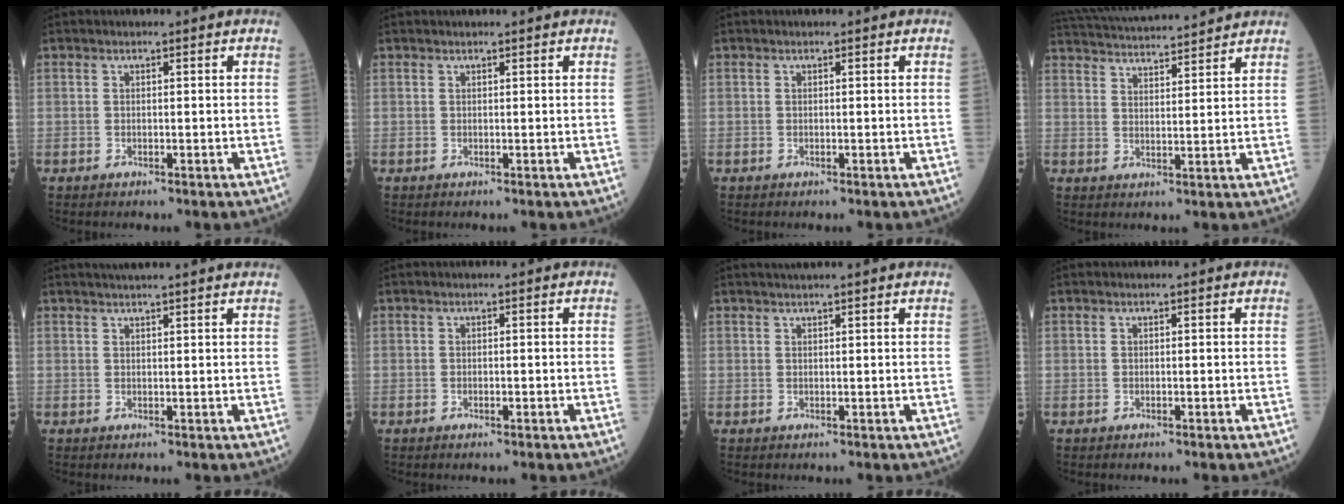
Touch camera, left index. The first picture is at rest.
{"total": 1.1, "force": [1.0, 0.0, 0.3], "torque": [-0.007, 0.016, 0.017]}
{"total": 0.0}
{"total": 15.8, "force": [14.9, 1.4, 5.0], "torque": [-0.099, 0.038, 0.230]}
{"total": 7.1, "force": [6.3, -0.5, 3.2], "torque": [-0.044, 0.029, 0.076]}
{"total": 0.8, "force": [-0.3, 0.3, 0.6], "torque": [-0.013, 0.000, -0.004]}
{"total": 4.6, "force": [4.1, -0.5, 2.1], "torque": [-0.024, 0.028, 0.054]}
{"total": 0.0}